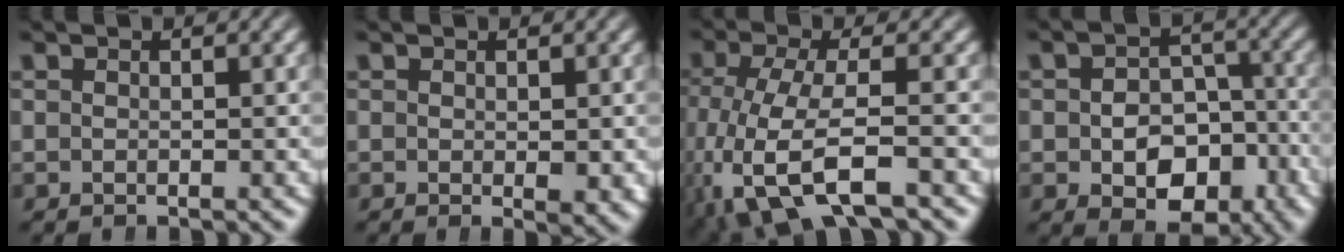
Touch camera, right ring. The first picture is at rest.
{"total": 1.1, "force": [0.0, 0.3, 1.0], "torque": [-0.010, -0.009, 0.003]}
{"total": 7.2, "force": [-2.9, 3.8, 5.4], "torque": [-0.147, -0.054, -0.019]}
{"total": 6.5, "force": [-2.7, 4.4, 4.0], "torque": [-0.051, -0.032, -0.031]}